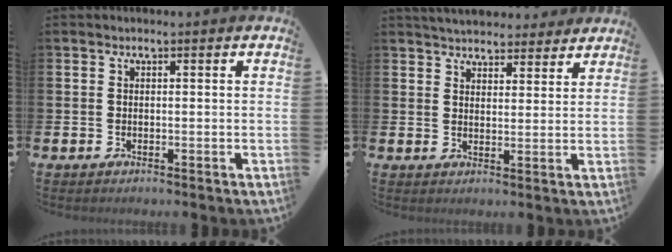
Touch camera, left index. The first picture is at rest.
{"total": 4.7, "force": [4.6, 1.0, 0.0], "torque": [-0.012, -0.022, 0.084]}